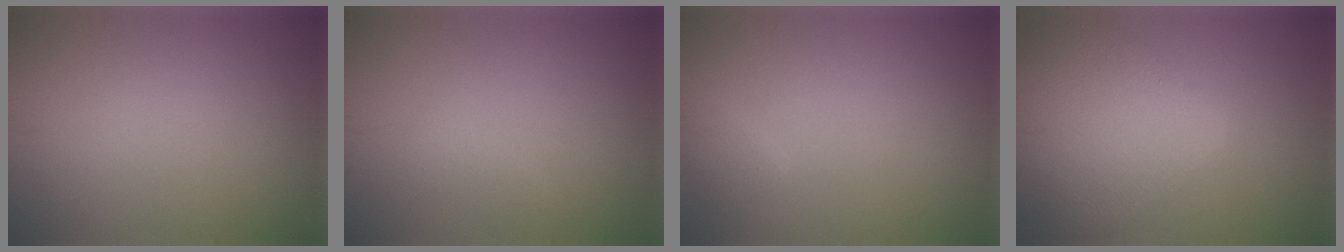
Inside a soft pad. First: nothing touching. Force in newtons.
{"total": 1.1, "press": 1.1, "slide": 0.1}
{"total": 1.0, "press": 1.0, "slide": 0.1}
{"total": 8.3, "press": 8.3, "slide": 0.3}